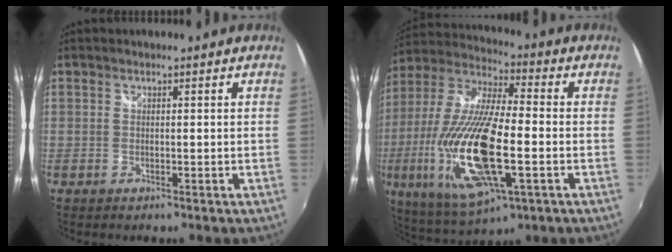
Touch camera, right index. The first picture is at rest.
{"total": 23.8, "force": [-5.7, 7.1, 22.0], "torque": [-0.454, -0.037, -0.102]}